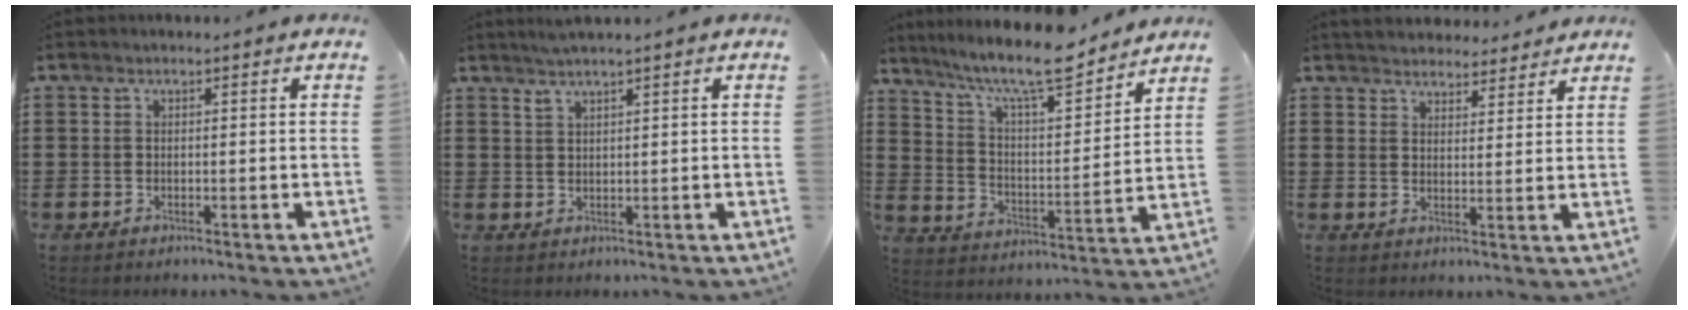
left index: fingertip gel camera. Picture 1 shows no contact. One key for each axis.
{"total": 1.7, "fx": 1.4, "fy": -0.3, "fz": 0.9, "tx": -0.019, "ty": 0.001, "tz": 0.027}
{"total": 10.9, "fx": 9.1, "fy": 1.8, "fz": 5.8, "tx": -0.130, "ty": -0.054, "tz": 0.151}
{"total": 3.4, "fx": 3.4, "fy": 0.7, "fz": -0.1, "tx": -0.010, "ty": -0.009, "tz": 0.062}